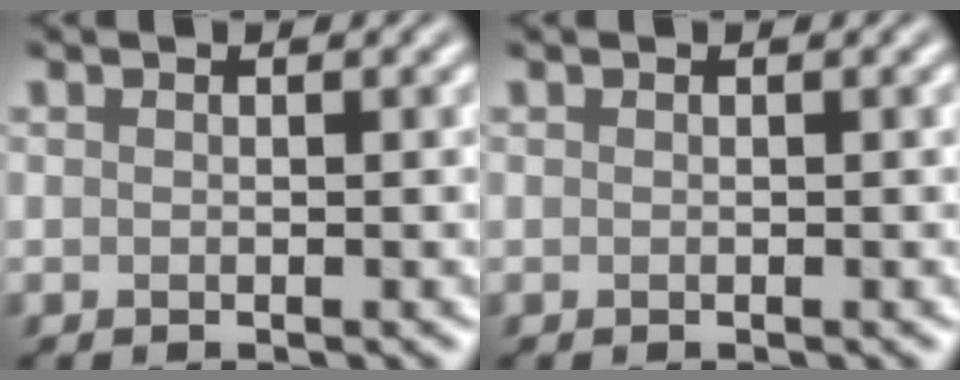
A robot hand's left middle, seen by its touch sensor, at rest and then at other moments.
{"total": 0.0}